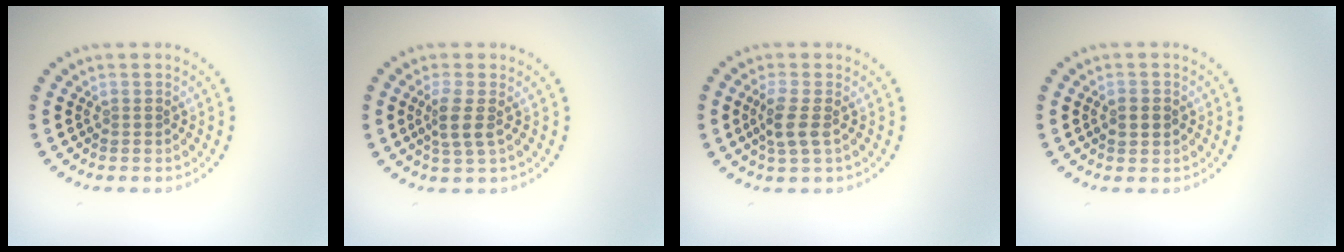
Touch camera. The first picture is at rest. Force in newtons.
{"total": 2.3, "press": 1.8, "slide": 1.4}
{"total": 2.4, "press": 2.1, "slide": 1.0}
{"total": 1.4, "press": 1.4, "slide": 0.0}